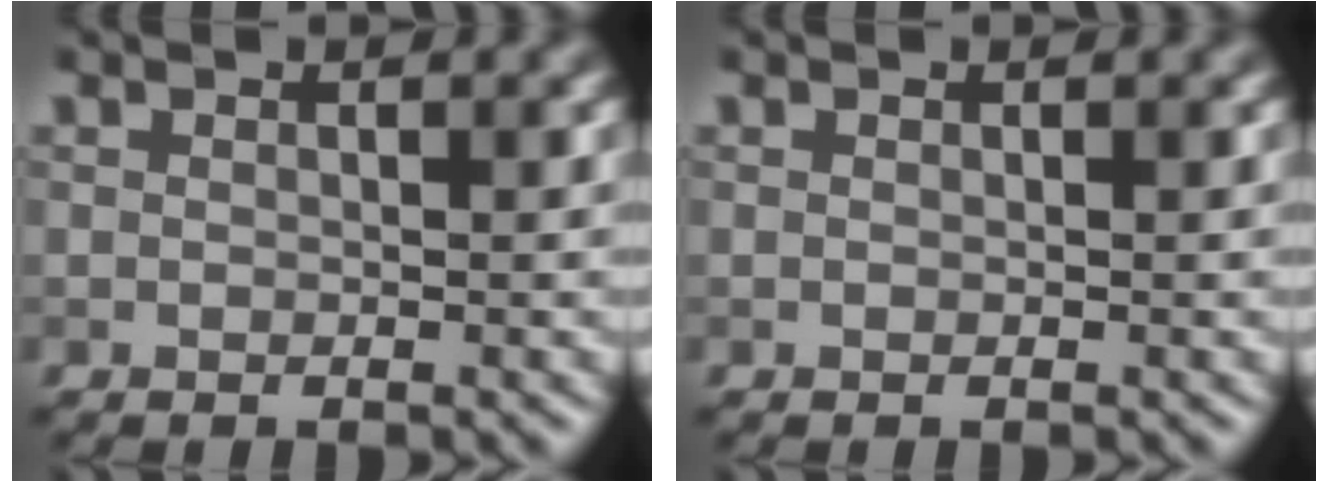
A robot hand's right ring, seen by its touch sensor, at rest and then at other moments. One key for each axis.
{"total": 0.0}